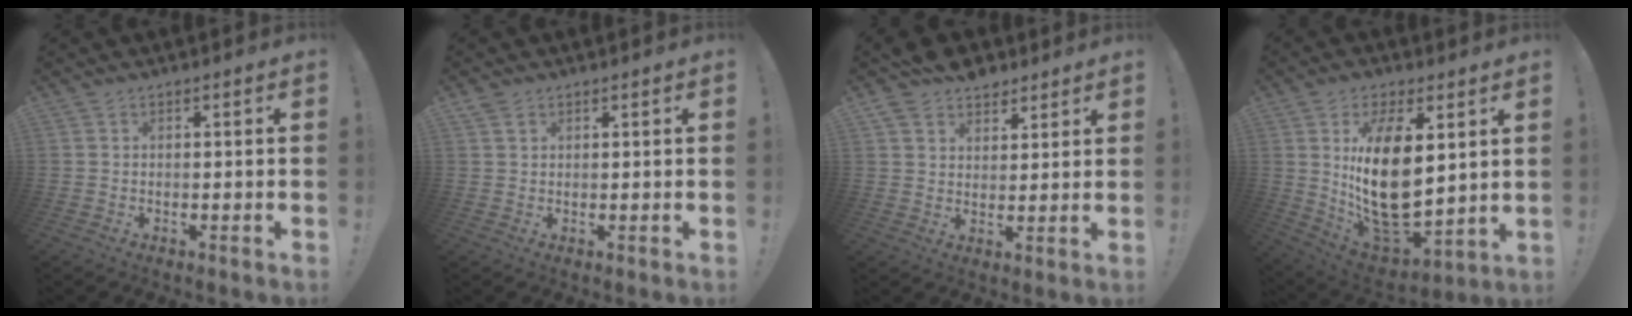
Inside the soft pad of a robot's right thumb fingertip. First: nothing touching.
{"total": 1.6, "force": [1.1, 1.0, 0.6], "torque": [-0.006, -0.003, 0.019]}
{"total": 7.8, "force": [6.0, 4.6, 1.9], "torque": [-0.043, -0.032, 0.117]}
{"total": 20.6, "force": [5.1, 10.8, 16.8], "torque": [-0.309, -0.048, 0.095]}